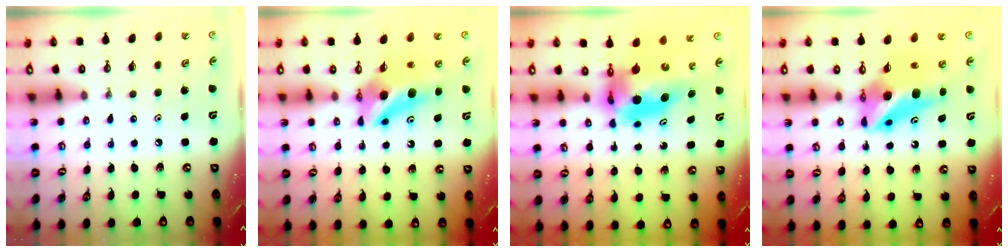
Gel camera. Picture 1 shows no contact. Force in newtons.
{"total": 11.0, "press": 10.9, "slide": 1.3}
{"total": 8.9, "press": 8.9, "slide": 1.0}
{"total": 12.2, "press": 12.1, "slide": 1.1}